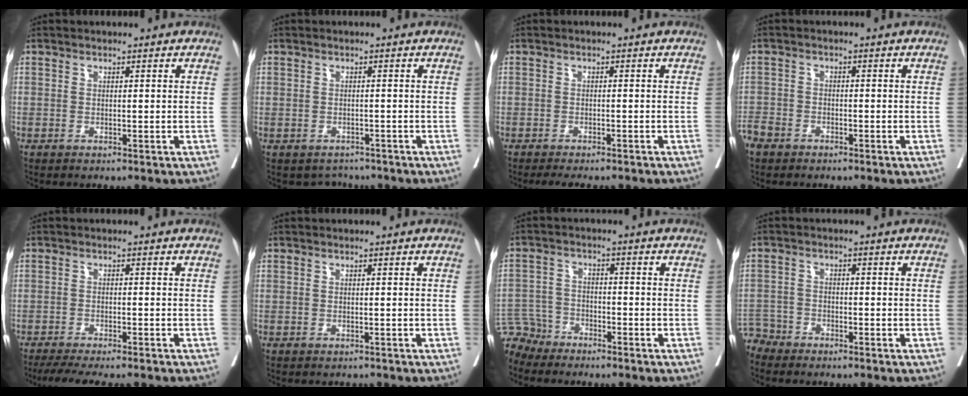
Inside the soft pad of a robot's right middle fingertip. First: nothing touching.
{"total": 3.0, "force": [-2.2, 2.1, -0.2], "torque": [0.003, 0.009, -0.032]}
{"total": 6.0, "force": [-5.2, 1.7, 2.4], "torque": [-0.023, -0.008, -0.071]}
{"total": 3.7, "force": [-3.0, 2.1, 0.9], "torque": [-0.019, 0.002, -0.058]}
{"total": 10.4, "force": [-9.1, 1.5, 4.9], "torque": [-0.063, -0.013, -0.128]}
{"total": 0.9, "force": [-0.8, 0.5, 0.0], "torque": [-0.004, 0.001, -0.012]}
{"total": 5.5, "force": [-4.9, 2.3, -0.9], "torque": [0.019, 0.002, -0.098]}
{"total": 4.1, "force": [-3.9, 1.3, -0.6], "torque": [0.016, -0.006, -0.078]}